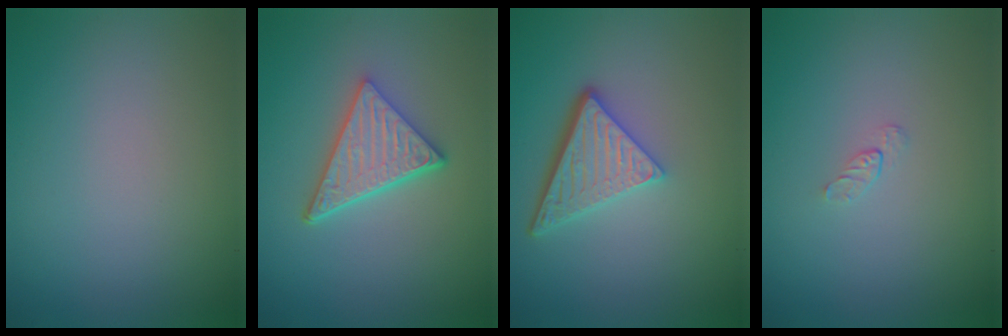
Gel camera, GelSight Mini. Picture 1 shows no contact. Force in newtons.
{"total": 5.0, "press": 3.7, "slide": 3.4}
{"total": 4.8, "press": 3.4, "slide": 3.4}
{"total": 0.5, "press": 0.3, "slide": 0.4}